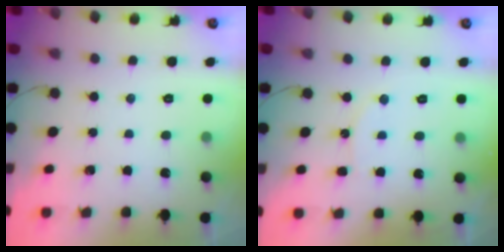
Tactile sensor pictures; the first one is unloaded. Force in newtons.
{"total": 8.0, "press": 7.8, "slide": 2.0}